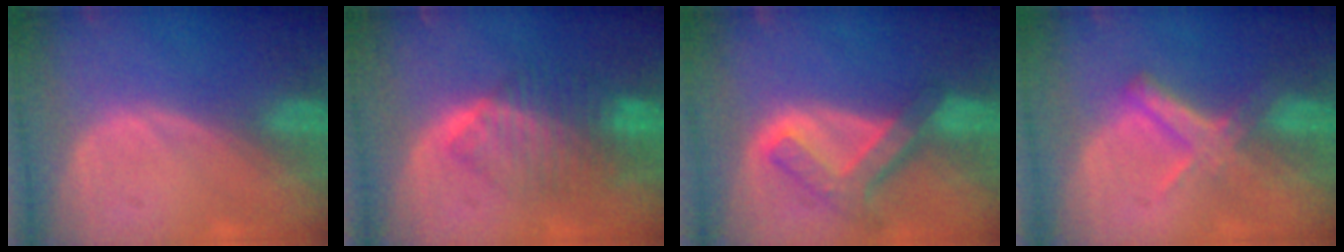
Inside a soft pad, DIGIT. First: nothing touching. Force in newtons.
{"total": 7.5, "press": 7.3, "slide": 1.6}
{"total": 7.6, "press": 6.5, "slide": 4.0}
{"total": 5.6, "press": 5.2, "slide": 2.2}